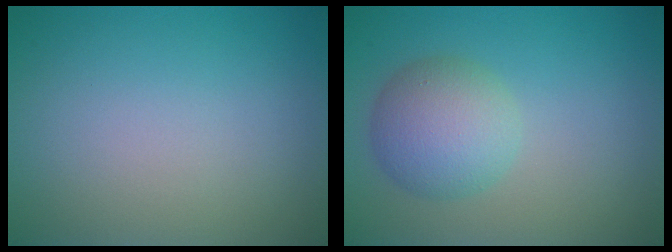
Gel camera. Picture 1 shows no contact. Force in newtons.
{"total": 4.5, "press": 4.5, "slide": 0.2}